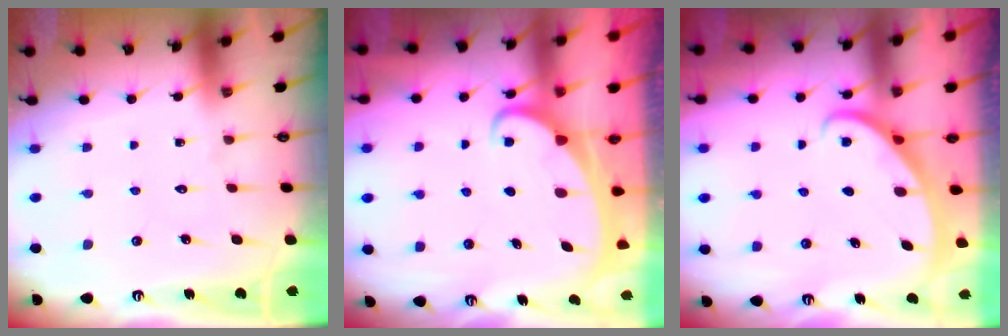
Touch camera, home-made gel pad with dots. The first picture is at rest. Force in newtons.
{"total": 2.0, "press": 2.0, "slide": 0.2}
{"total": 2.8, "press": 2.8, "slide": 0.1}